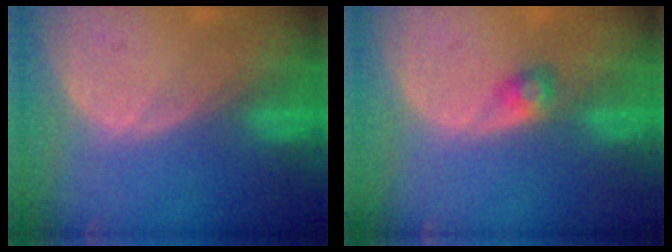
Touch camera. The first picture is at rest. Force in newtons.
{"total": 2.1, "press": 2.1, "slide": 0.2}